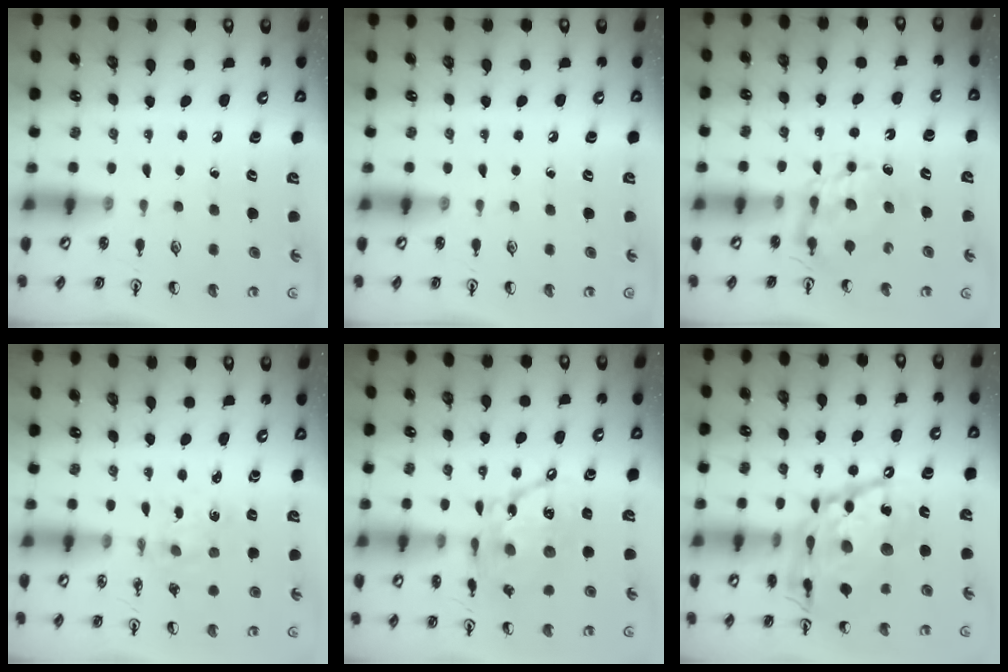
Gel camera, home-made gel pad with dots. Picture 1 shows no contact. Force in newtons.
{"total": 0.0}
{"total": 7.2, "press": 7.2, "slide": 0.3}
{"total": 0.7, "press": 0.7, "slide": 0.1}
{"total": 15.0, "press": 14.9, "slide": 1.2}
{"total": 22.7, "press": 22.6, "slide": 1.9}